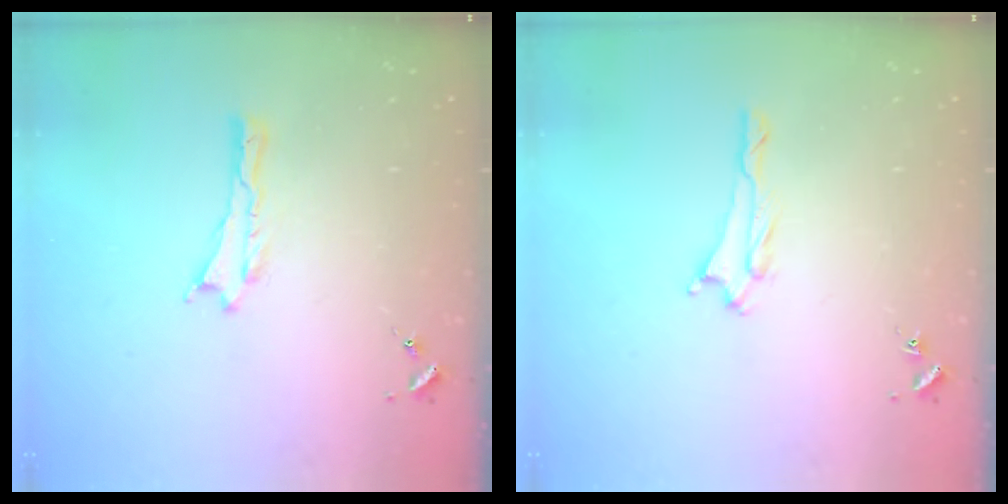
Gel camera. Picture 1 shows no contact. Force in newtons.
{"total": 1.6, "press": 1.6, "slide": 0.1}